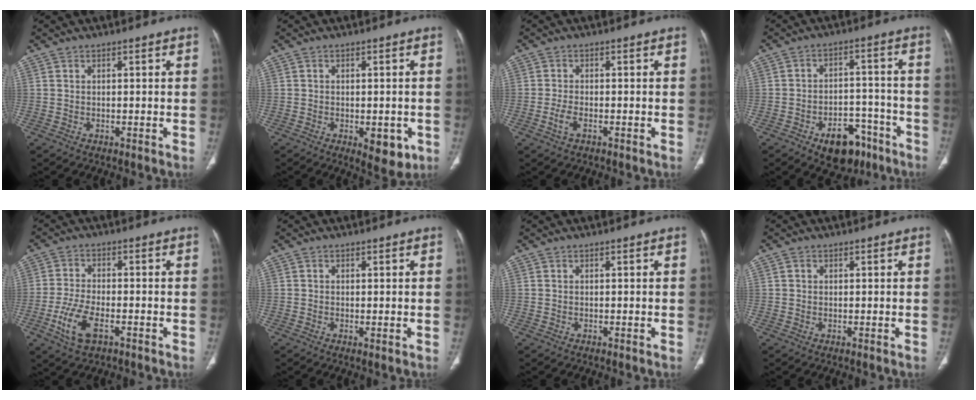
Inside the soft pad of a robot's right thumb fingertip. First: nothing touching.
{"total": 6.3, "force": [-2.1, 3.2, 4.9], "torque": [-0.043, -0.003, -0.018]}
{"total": 2.7, "force": [-1.2, 1.3, 2.0], "torque": [-0.049, 0.007, -0.024]}
{"total": 11.3, "force": [-6.8, 6.8, 5.9], "torque": [-0.048, 0.049, -0.092]}
{"total": 7.9, "force": [-3.3, 3.6, 6.1], "torque": [-0.135, 0.009, -0.062]}
{"total": 0.7, "force": [-0.1, 0.3, 0.6], "torque": [-0.014, -0.004, -0.002]}
{"total": 0.0}
{"total": 0.8, "force": [0.2, 0.7, 0.3], "torque": [0.000, 0.001, 0.004]}